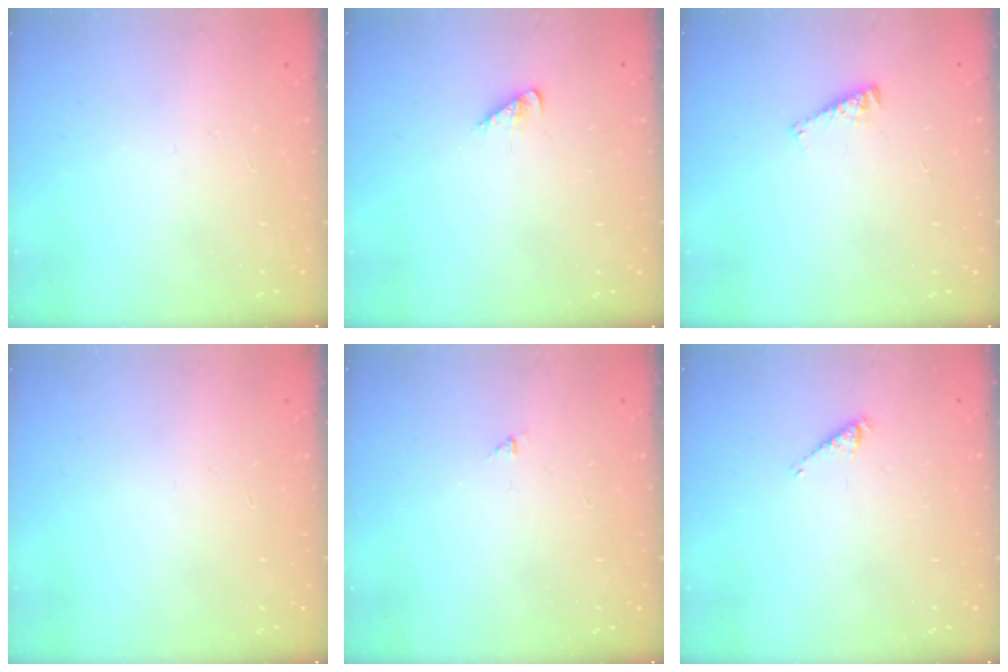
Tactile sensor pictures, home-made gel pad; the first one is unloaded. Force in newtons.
{"total": 1.6, "press": 1.6, "slide": 0.3}
{"total": 4.6, "press": 4.6, "slide": 0.5}
{"total": 0.0}
{"total": 1.0, "press": 1.0, "slide": 0.2}
{"total": 2.9, "press": 2.9, "slide": 0.5}